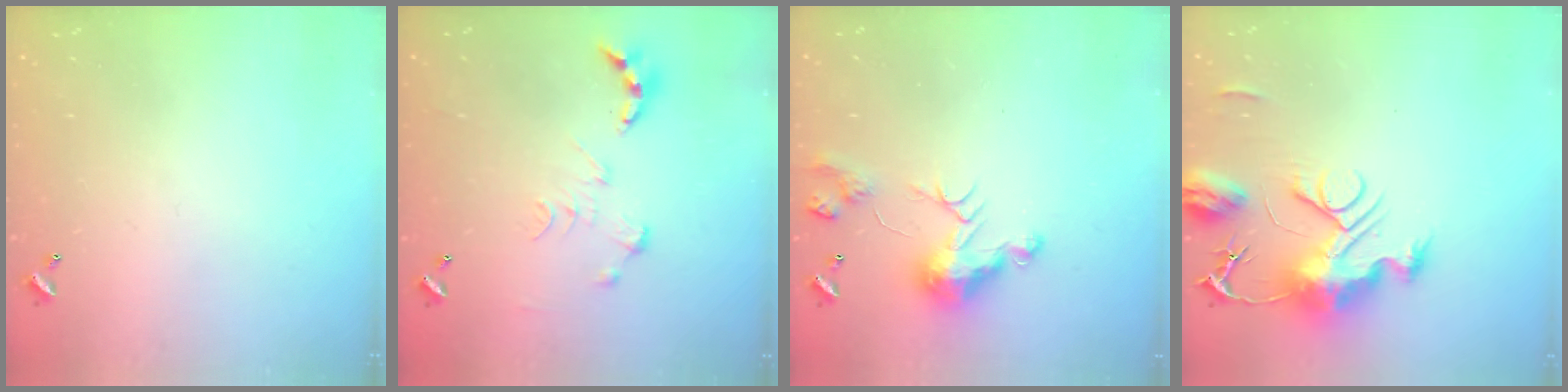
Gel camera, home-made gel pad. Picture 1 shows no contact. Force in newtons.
{"total": 0.0}
{"total": 11.0, "press": 11.0, "slide": 0.7}
{"total": 12.6, "press": 12.6, "slide": 1.2}